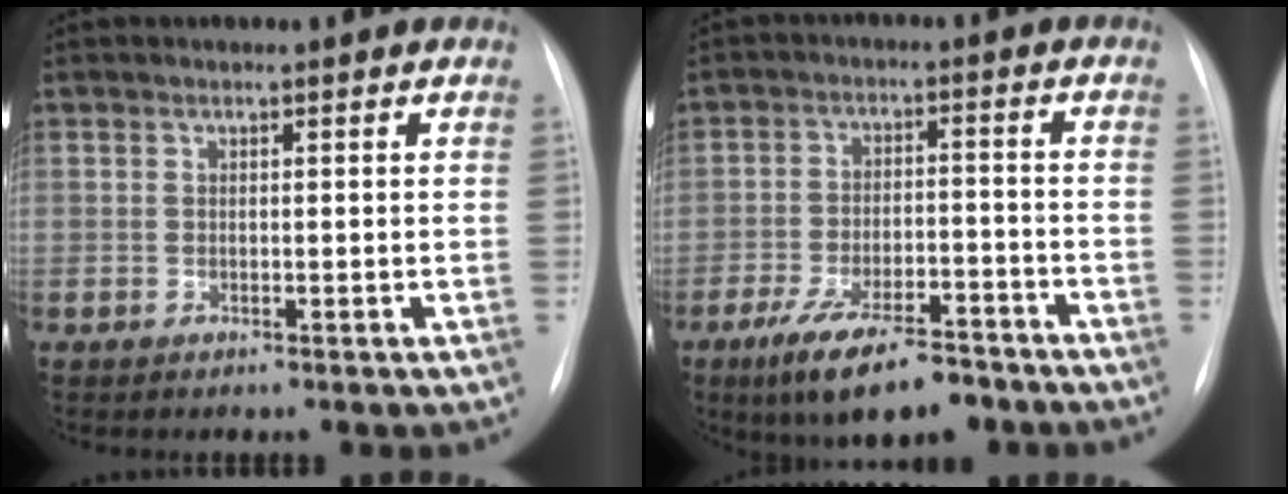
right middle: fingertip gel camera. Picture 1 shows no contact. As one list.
[{"total": 11.9, "force": [-8.4, 3.6, 7.6], "torque": [-0.134, -0.012, -0.137]}]